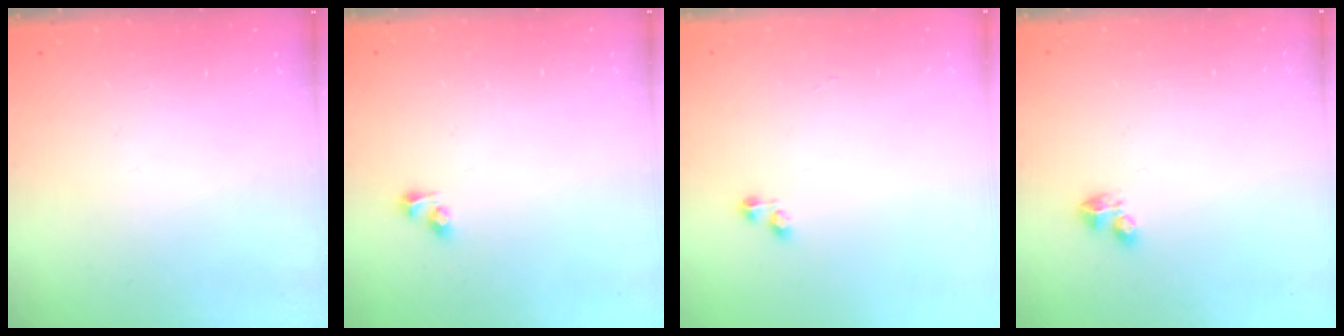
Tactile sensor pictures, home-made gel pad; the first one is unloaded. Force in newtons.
{"total": 2.7, "press": 2.5, "slide": 1.2}
{"total": 1.6, "press": 1.5, "slide": 0.4}
{"total": 2.3, "press": 2.2, "slide": 0.5}